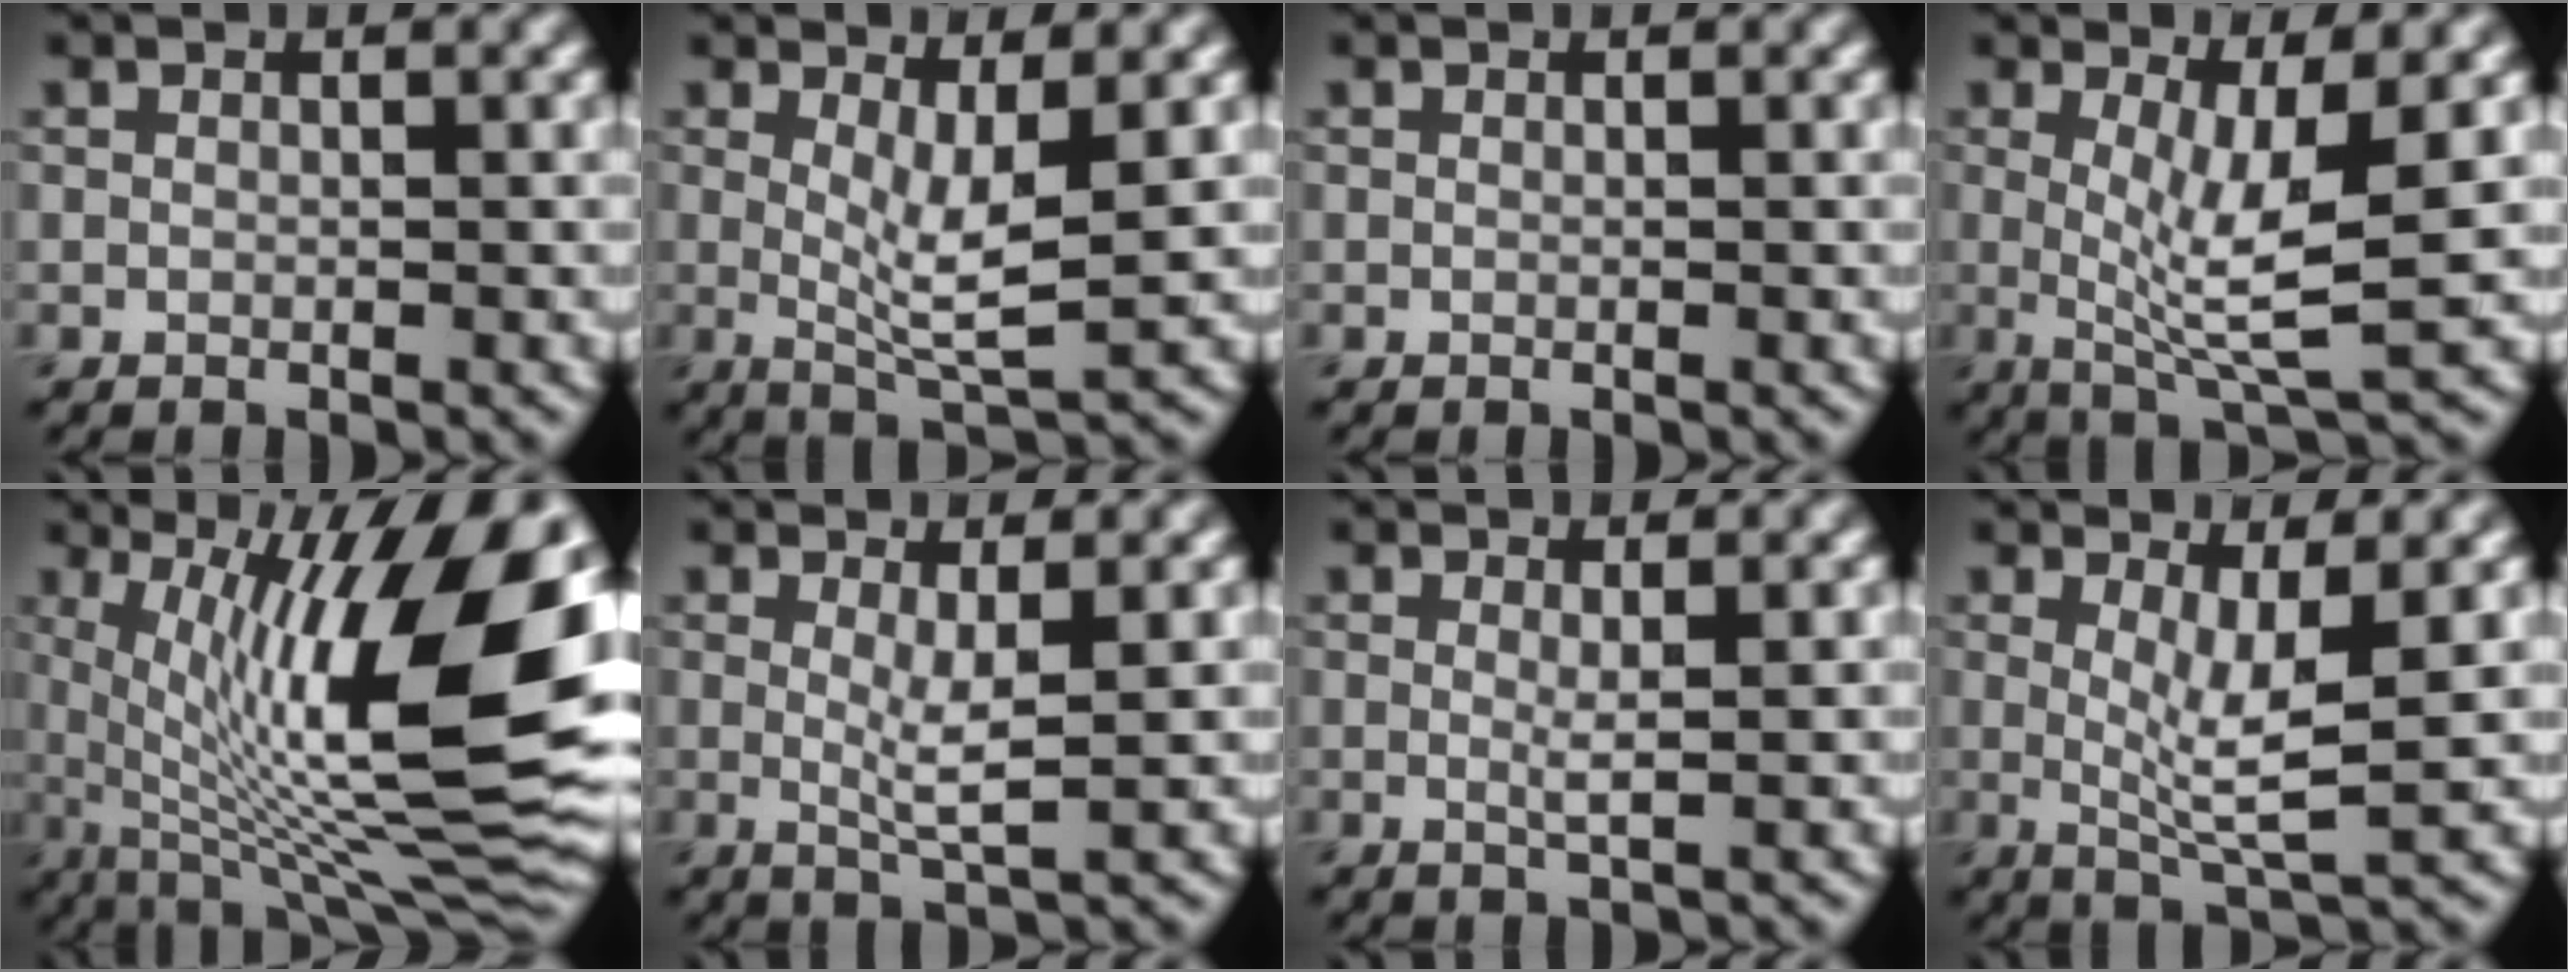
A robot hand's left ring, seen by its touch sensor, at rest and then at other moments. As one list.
[{"total": 4.0, "force": [0.6, 0.9, 3.9], "torque": [-0.073, -0.015, 0.015]}, {"total": 0.0}, {"total": 6.0, "force": [0.3, 1.4, 5.9], "torque": [-0.103, -0.012, 0.010]}, {"total": 16.6, "force": [2.2, 4.9, 15.7], "torque": [-0.238, 0.004, 0.039]}, {"total": 2.6, "force": [0.2, 0.3, 2.5], "torque": [-0.053, -0.014, 0.008]}, {"total": 1.1, "force": [0.1, 0.0, 1.1], "torque": [-0.025, -0.006, 0.001]}, {"total": 4.2, "force": [0.4, 0.8, 4.1], "torque": [-0.078, -0.014, 0.013]}]